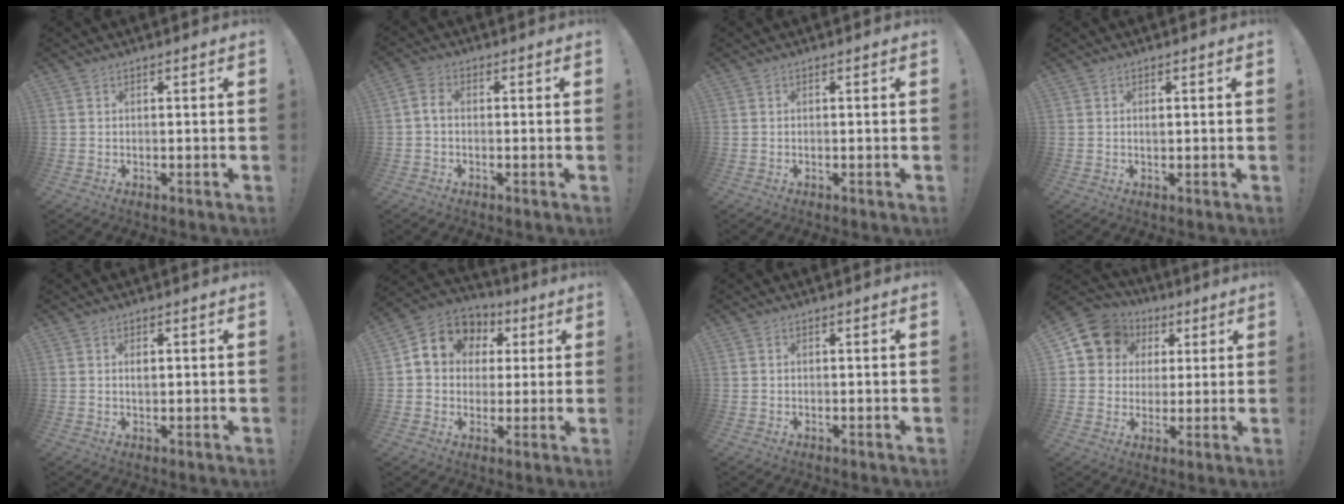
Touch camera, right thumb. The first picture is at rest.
{"total": 3.6, "force": [-0.4, 2.2, 2.8], "torque": [-0.059, 0.010, -0.008]}
{"total": 0.0}
{"total": 0.8, "force": [0.2, 0.5, 0.6], "torque": [-0.007, -0.001, 0.001]}
{"total": 1.6, "force": [0.3, 1.0, 1.2], "torque": [-0.011, -0.002, 0.002]}
{"total": 10.8, "force": [3.3, 9.3, 4.4], "torque": [-0.069, -0.008, 0.068]}
{"total": 0.0}
{"total": 11.1, "force": [4.1, 9.7, 3.4], "torque": [-0.047, -0.018, 0.082]}